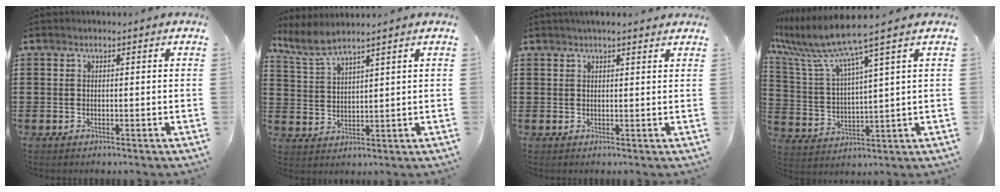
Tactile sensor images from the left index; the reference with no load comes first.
{"total": 4.6, "force": [4.0, 0.4, 2.3], "torque": [-0.057, -0.008, 0.071]}
{"total": 1.7, "force": [1.5, 0.2, 0.8], "torque": [-0.020, 0.003, 0.028]}
{"total": 8.6, "force": [6.7, -0.4, 5.4], "torque": [-0.141, -0.041, 0.107]}